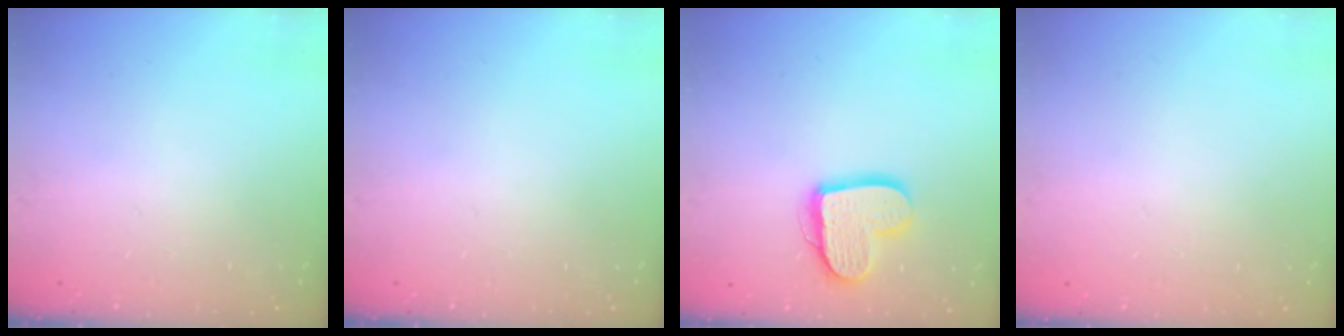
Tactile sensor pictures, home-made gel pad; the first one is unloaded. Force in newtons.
{"total": 0.0}
{"total": 14.8, "press": 14.7, "slide": 1.3}
{"total": 0.0}